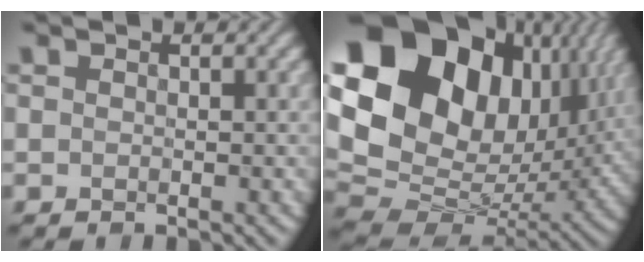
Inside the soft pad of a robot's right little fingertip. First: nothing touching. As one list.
[{"total": 19.4, "force": [7.0, 13.6, 12.0], "torque": [-0.267, 0.033, 0.133]}]